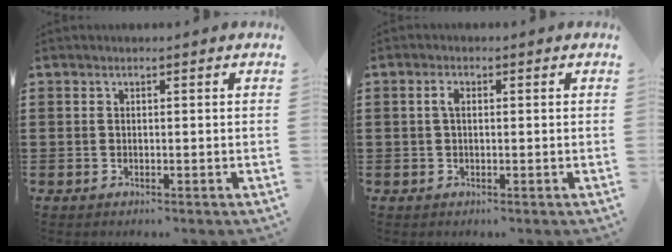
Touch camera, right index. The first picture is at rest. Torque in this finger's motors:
{"motor_torque": [0.35, -0.29, 0.21, 0.06]}